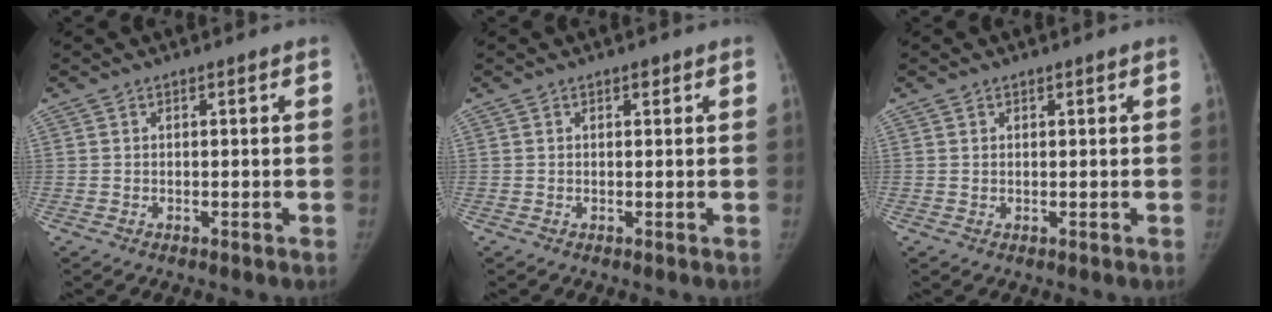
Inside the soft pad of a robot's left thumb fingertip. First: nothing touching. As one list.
[{"total": 0.8, "force": [0.5, 0.4, 0.5], "torque": [-0.004, -0.002, 0.006]}, {"total": 0.5, "force": [0.4, 0.4, 0.0], "torque": [0.004, -0.001, 0.004]}]